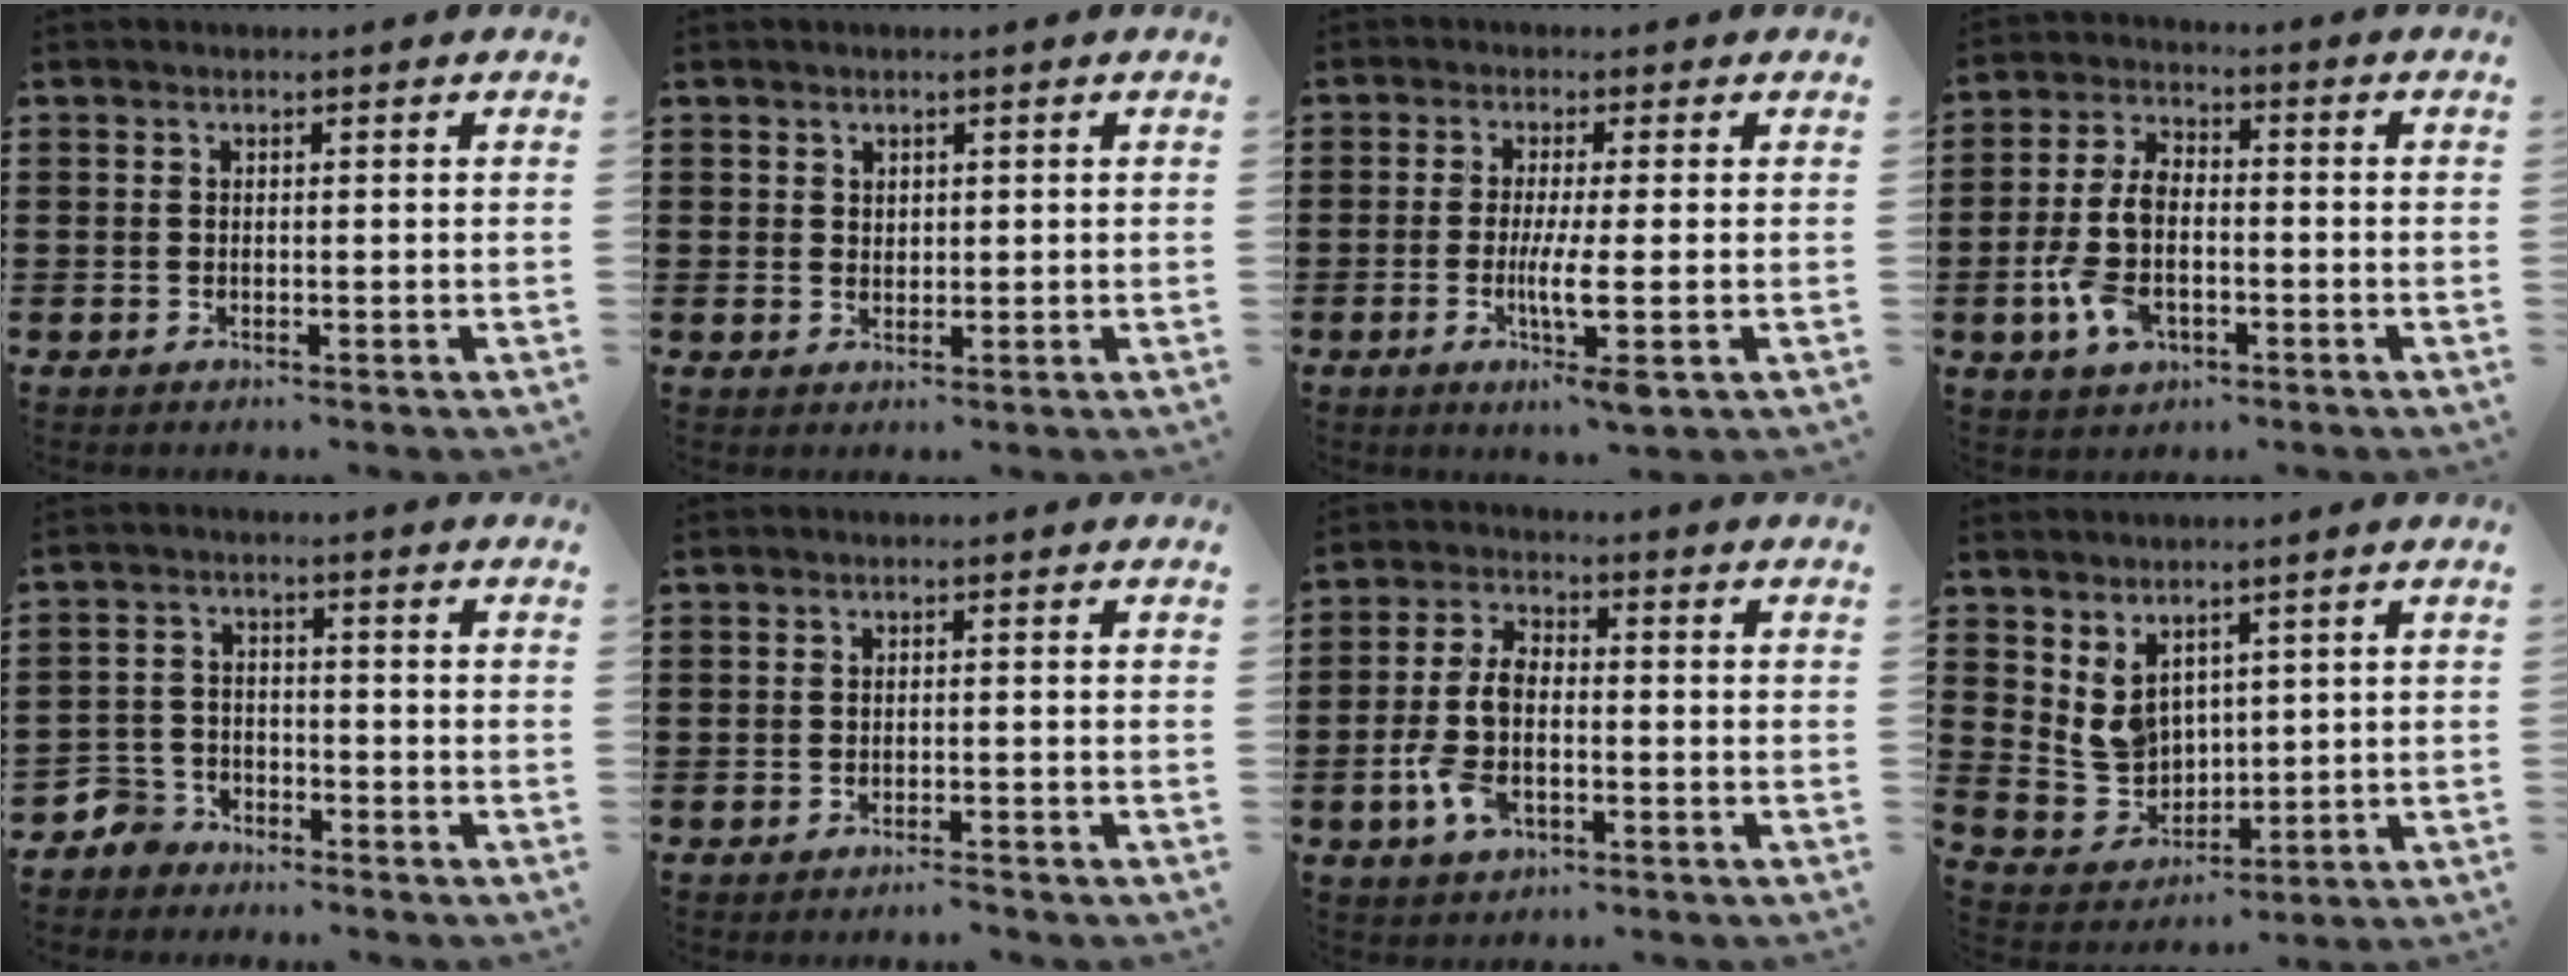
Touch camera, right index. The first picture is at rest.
{"total": 1.4, "force": [1.0, 0.9, 0.2], "torque": [-0.006, 0.003, 0.020]}
{"total": 6.2, "force": [-1.4, 0.1, 6.0], "torque": [-0.125, -0.024, -0.030]}
{"total": 7.8, "force": [-2.0, 4.4, 6.1], "torque": [-0.148, 0.002, -0.044]}
{"total": 4.2, "force": [-3.8, 1.8, 0.2], "torque": [-0.028, 0.001, -0.085]}
{"total": 1.1, "force": [-1.0, 0.0, 0.4], "torque": [-0.009, 0.000, -0.020]}
{"total": 7.3, "force": [-1.8, 4.1, 5.7], "torque": [-0.137, 0.005, -0.040]}
{"total": 6.0, "force": [3.3, 4.3, 2.6], "torque": [-0.075, -0.002, 0.064]}